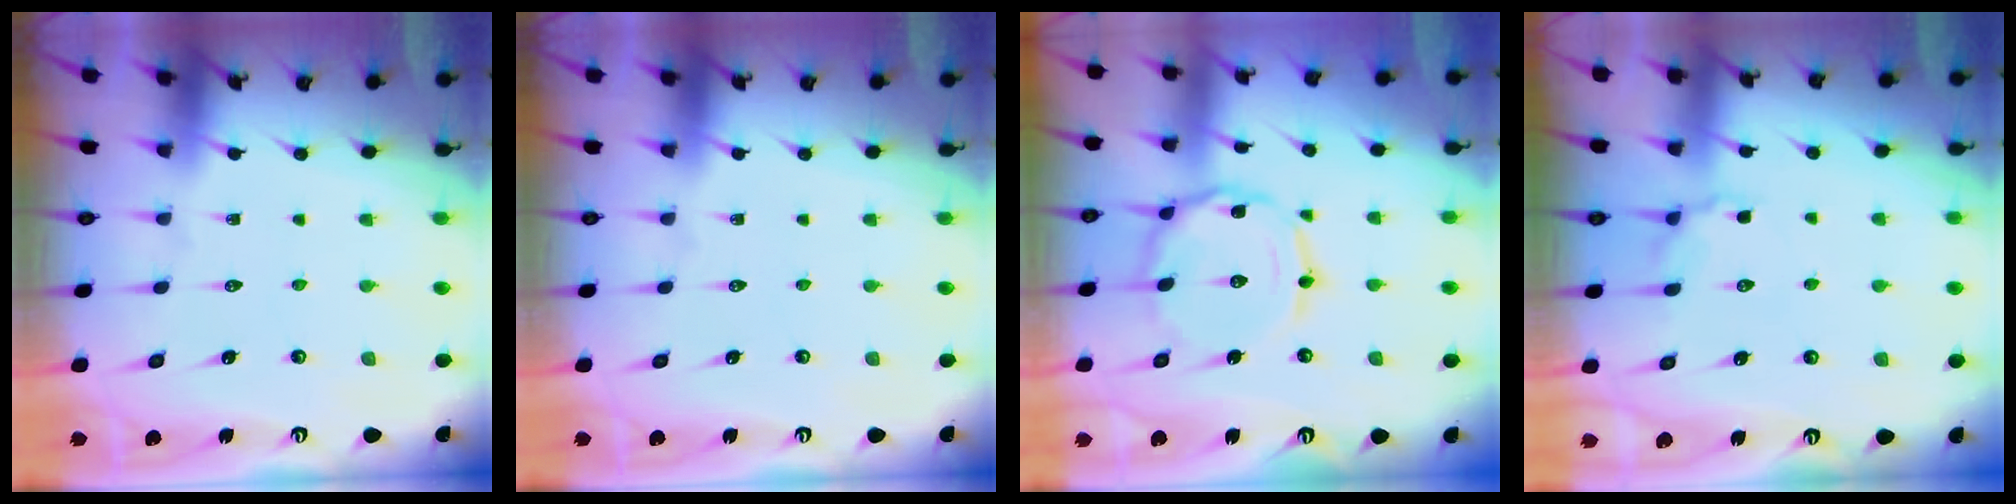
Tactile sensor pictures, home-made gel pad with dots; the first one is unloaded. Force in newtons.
{"total": 0.0}
{"total": 7.1, "press": 7.0, "slide": 0.3}
{"total": 5.4, "press": 5.0, "slide": 1.8}